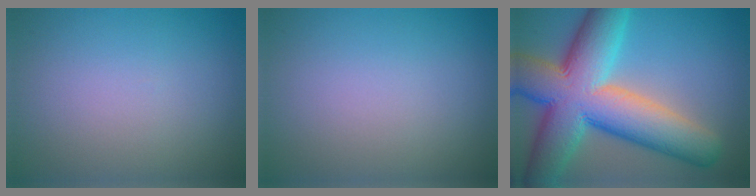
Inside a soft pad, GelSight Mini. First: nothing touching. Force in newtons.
{"total": 0.0}
{"total": 14.0, "press": 14.0, "slide": 0.7}